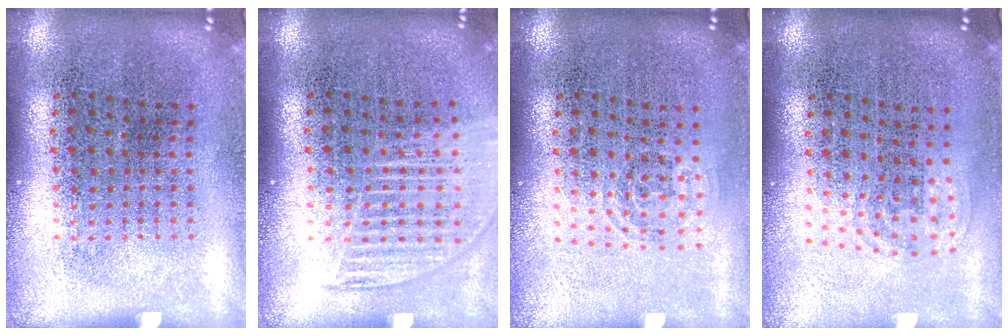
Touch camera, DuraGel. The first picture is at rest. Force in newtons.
{"total": 1.4, "press": 1.3, "slide": 0.5}
{"total": 0.8, "press": 0.6, "slide": 0.5}
{"total": 1.1, "press": 0.7, "slide": 0.8}